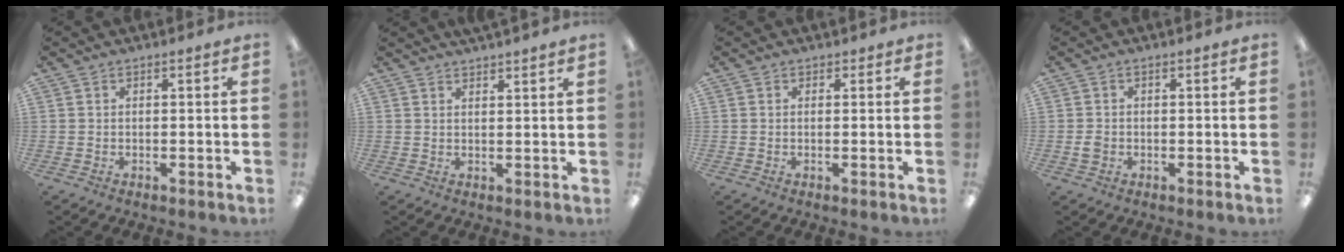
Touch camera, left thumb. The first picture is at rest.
{"total": 2.2, "force": [2.1, -0.3, 0.3], "torque": [-0.009, -0.007, 0.040]}
{"total": 1.0, "force": [0.5, 0.8, 0.2], "torque": [0.005, -0.001, 0.008]}
{"total": 1.8, "force": [-0.3, 1.4, 1.1], "torque": [-0.021, 0.004, -0.006]}